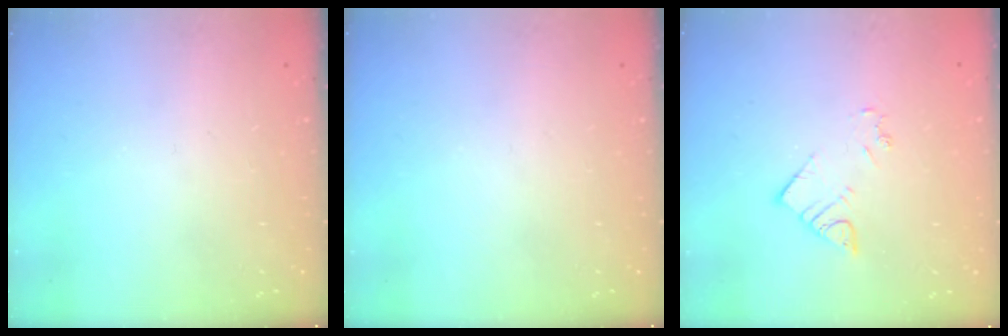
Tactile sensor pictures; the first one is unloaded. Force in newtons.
{"total": 0.0}
{"total": 3.9, "press": 3.9, "slide": 0.1}